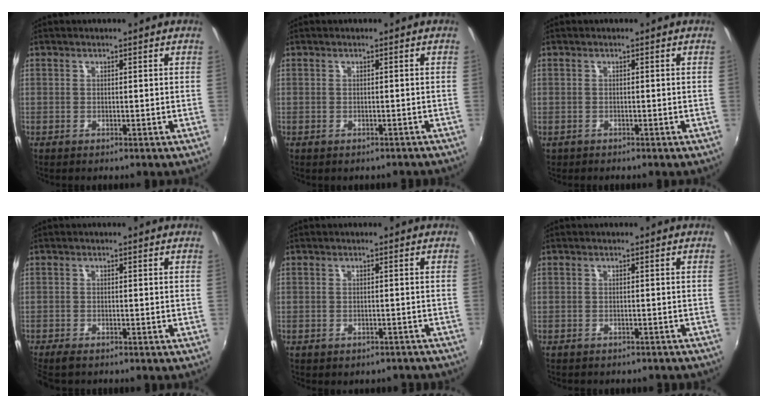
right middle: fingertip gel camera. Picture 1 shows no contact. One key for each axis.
{"total": 2.2, "fx": -1.8, "fy": 1.0, "fz": 0.7, "tx": -0.012, "ty": -0.006, "tz": -0.020}
{"total": 0.8, "fx": -0.5, "fy": 0.6, "fz": 0.1, "tx": -0.006, "ty": -0.003, "tz": -0.007}
{"total": 3.5, "fx": -3.0, "fy": 0.9, "fz": 1.7, "tx": -0.041, "ty": -0.019, "tz": -0.054}
{"total": 4.4, "fx": -3.6, "fy": 2.2, "fz": 1.3, "tx": -0.025, "ty": -0.007, "tz": -0.036}
{"total": 4.1, "fx": -3.6, "fy": 1.5, "fz": 1.2, "tx": -0.026, "ty": -0.012, "tz": -0.042}